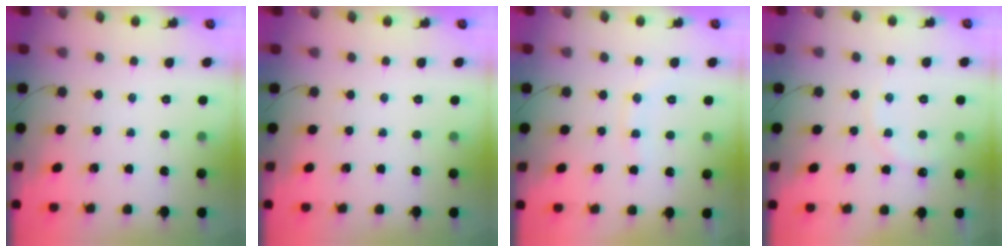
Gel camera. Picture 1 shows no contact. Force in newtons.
{"total": 0.0}
{"total": 7.0, "press": 6.9, "slide": 1.3}
{"total": 7.9, "press": 7.7, "slide": 1.6}